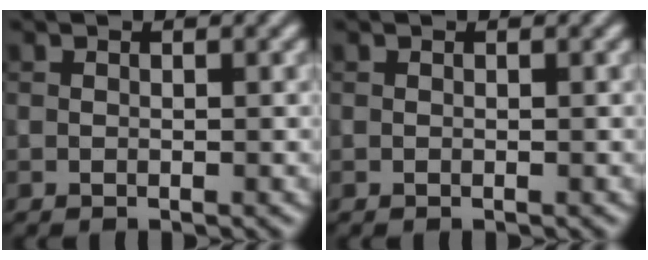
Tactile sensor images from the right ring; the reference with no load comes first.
{"total": 0.0}